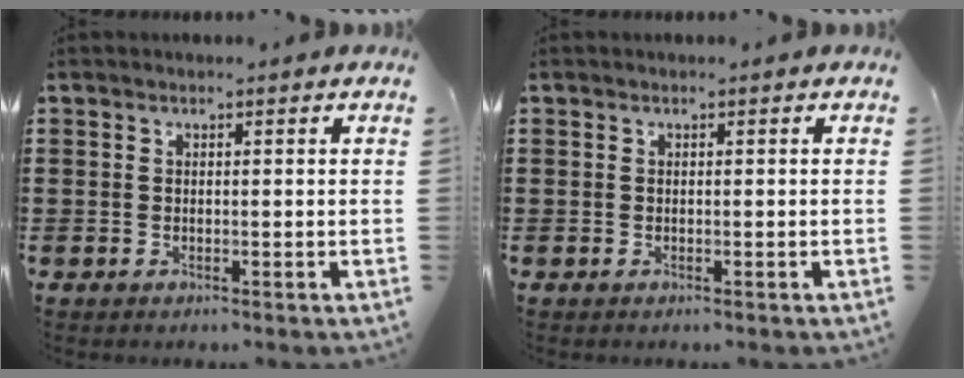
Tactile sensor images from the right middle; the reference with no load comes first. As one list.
[{"total": 0.0}]